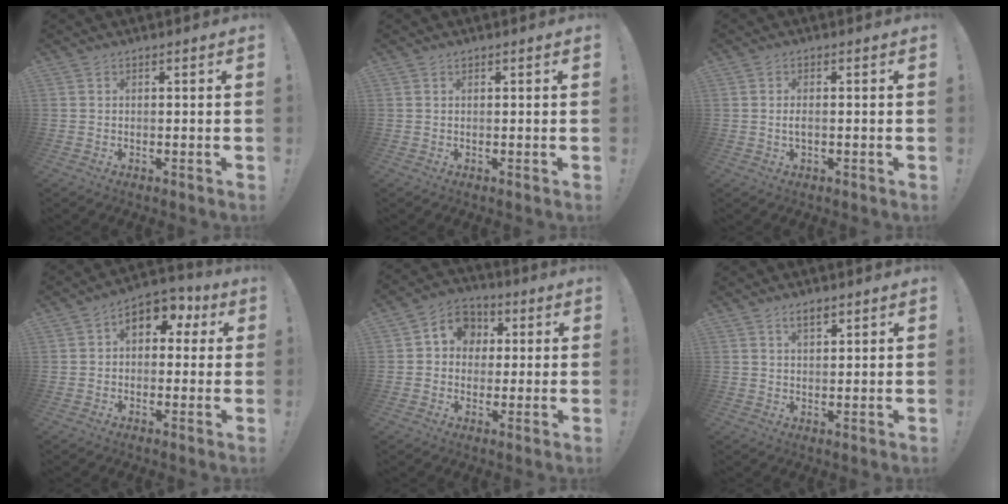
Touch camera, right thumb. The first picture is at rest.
{"total": 0.0}
{"total": 2.1, "force": [-0.5, 0.8, 1.8], "torque": [-0.039, 0.007, -0.008]}
{"total": 8.6, "force": [2.5, 6.0, 5.6], "torque": [-0.075, -0.001, 0.049]}
{"total": 8.3, "force": [1.3, 7.6, 3.1], "torque": [-0.046, 0.002, 0.032]}
{"total": 3.3, "force": [2.1, 1.3, 2.2], "torque": [-0.032, -0.008, 0.035]}